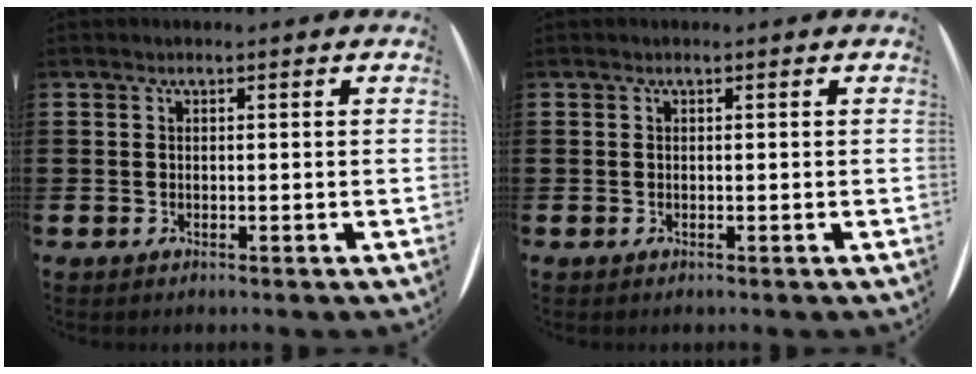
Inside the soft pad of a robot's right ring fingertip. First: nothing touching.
{"total": 0.0}